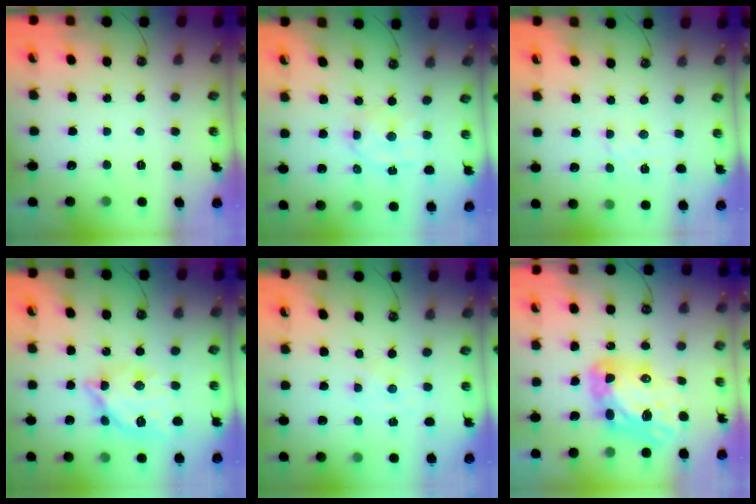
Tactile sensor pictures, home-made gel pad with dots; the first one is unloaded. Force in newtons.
{"total": 8.2, "press": 8.1, "slide": 1.2}
{"total": 3.8, "press": 3.7, "slide": 0.6}
{"total": 14.3, "press": 14.2, "slide": 1.2}
{"total": 0.0}
{"total": 13.8, "press": 13.7, "slide": 1.2}